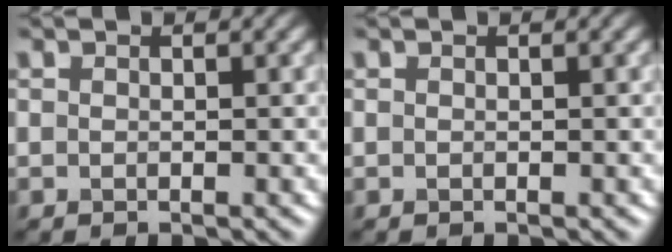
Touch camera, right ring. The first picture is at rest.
{"total": 0.0}